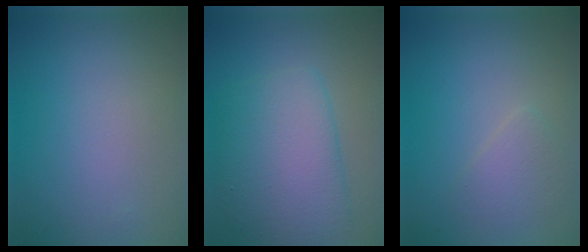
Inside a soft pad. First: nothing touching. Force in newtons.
{"total": 6.7, "press": 6.7, "slide": 0.1}
{"total": 2.0, "press": 2.0, "slide": 0.0}